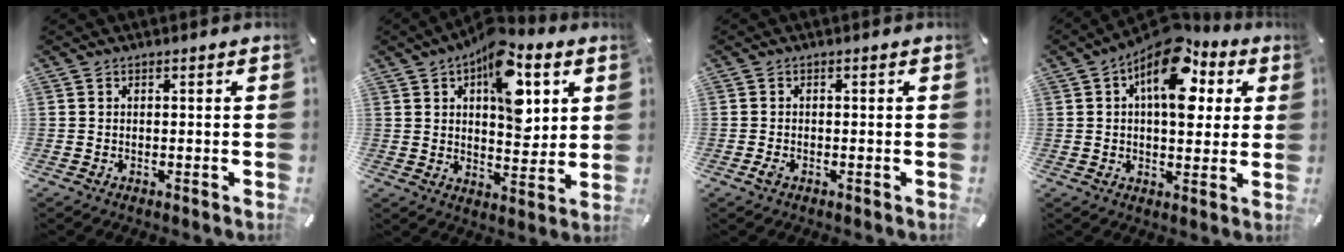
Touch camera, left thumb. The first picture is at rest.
{"total": 15.7, "force": [6.5, 8.7, 11.4], "torque": [-0.147, -0.025, 0.107]}
{"total": 1.2, "force": [-0.6, 0.7, 0.9], "torque": [-0.016, -0.001, -0.009]}
{"total": 15.8, "force": [6.1, 8.5, 11.8], "torque": [-0.167, -0.029, 0.106]}